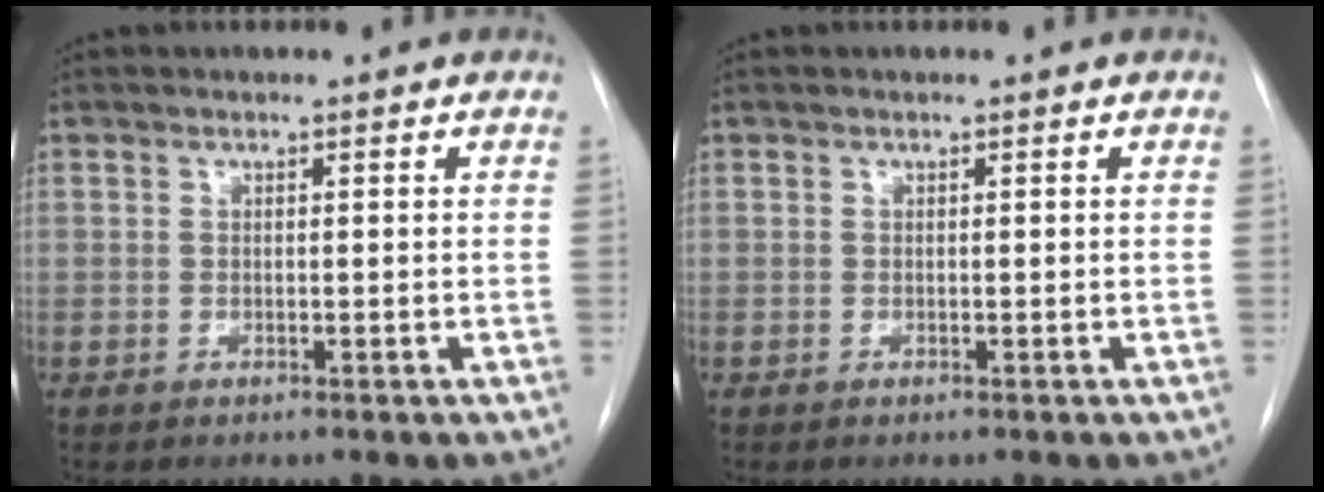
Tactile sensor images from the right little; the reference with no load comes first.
{"total": 0.0}